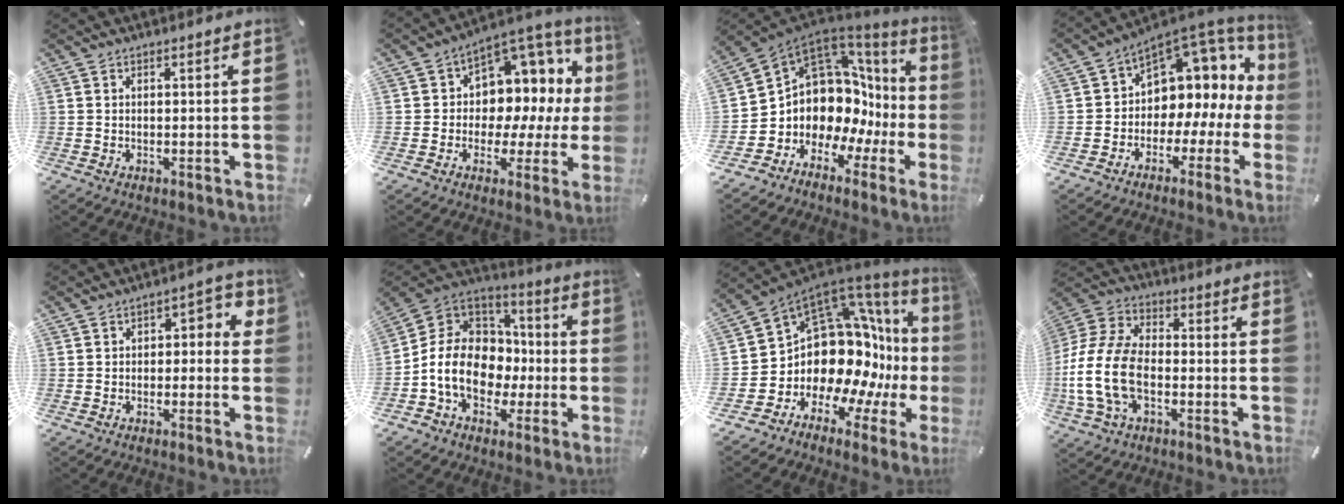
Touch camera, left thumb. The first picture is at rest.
{"total": 9.9, "force": [2.4, 8.5, 4.3], "torque": [-0.048, -0.046, 0.049]}
{"total": 12.3, "force": [2.0, 10.3, 6.4], "torque": [-0.116, -0.071, 0.051]}
{"total": 8.9, "force": [4.1, 7.2, 3.4], "torque": [-0.050, -0.060, 0.069]}
{"total": 4.2, "force": [-1.2, 2.8, 2.9], "torque": [-0.038, 0.013, -0.031]}
{"total": 14.5, "force": [-3.6, 11.9, 7.5], "torque": [-0.174, 0.015, -0.059]}
{"total": 17.3, "force": [0.4, 13.7, 10.6], "torque": [-0.161, -0.079, 0.052]}
{"total": 15.5, "force": [-4.2, 10.2, 10.9], "torque": [-0.241, 0.016, -0.079]}